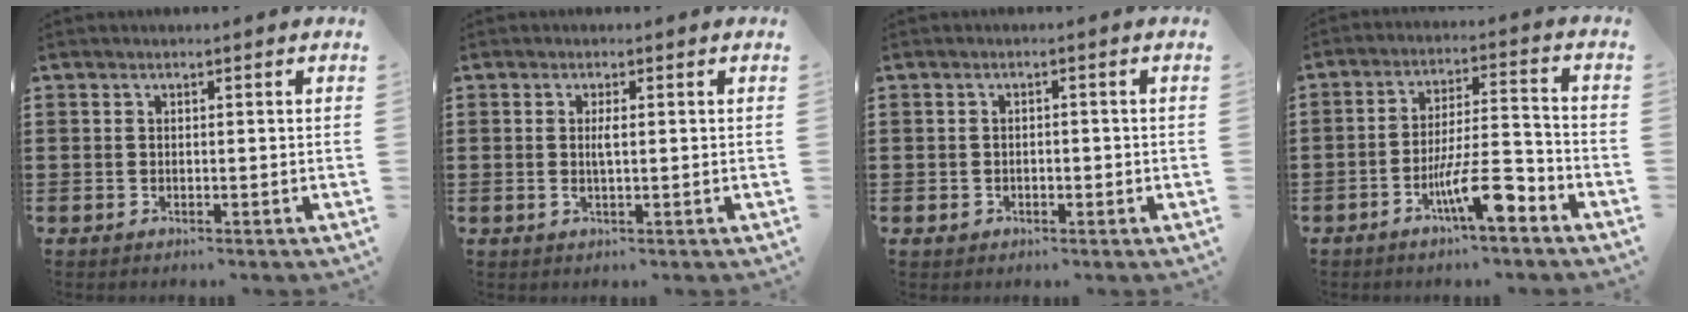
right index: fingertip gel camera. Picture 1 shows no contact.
{"total": 1.6, "force": [0.1, 0.1, 1.6], "torque": [-0.032, -0.003, 0.001]}
{"total": 1.2, "force": [-0.5, 1.0, 0.4], "torque": [-0.012, 0.003, -0.013]}
{"total": 10.6, "force": [-5.5, 2.4, 8.7], "torque": [-0.154, 0.010, -0.094]}